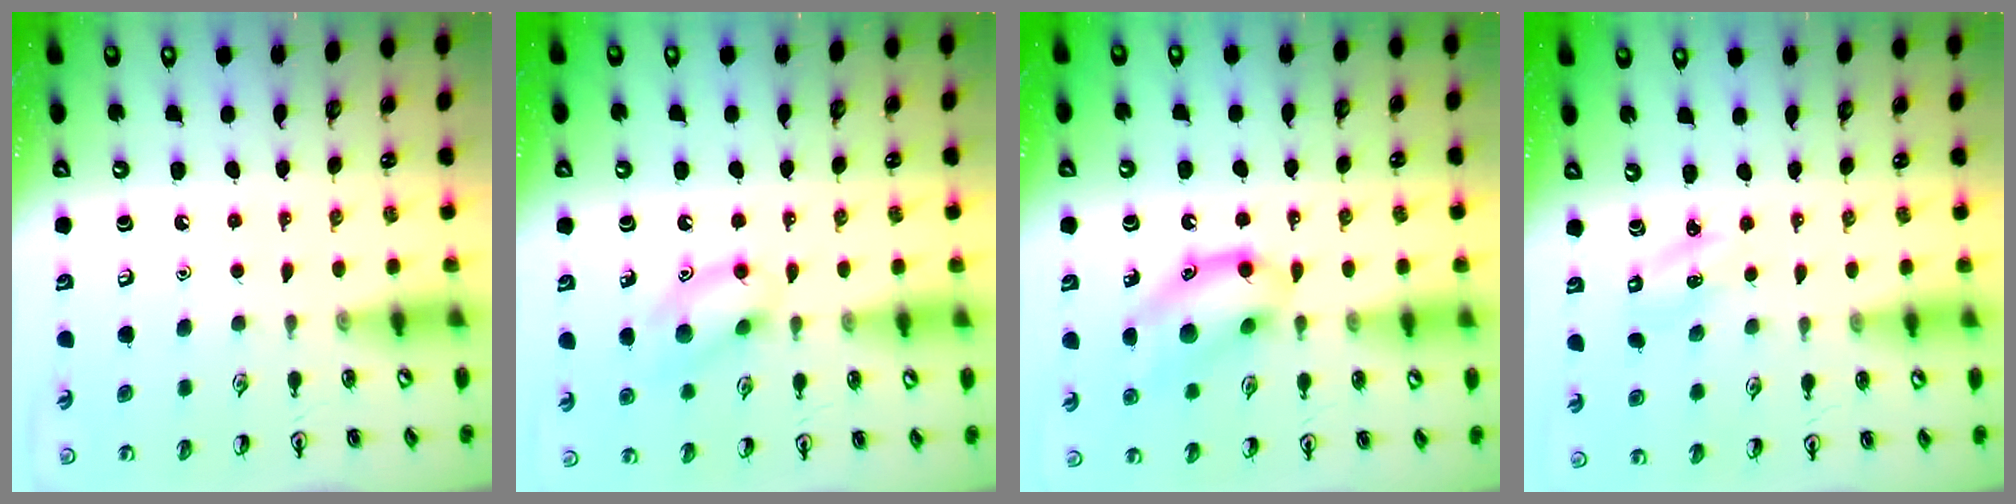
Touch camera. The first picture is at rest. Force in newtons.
{"total": 11.7, "press": 11.6, "slide": 0.7}
{"total": 13.3, "press": 13.2, "slide": 1.7}
{"total": 1.5, "press": 1.4, "slide": 0.4}